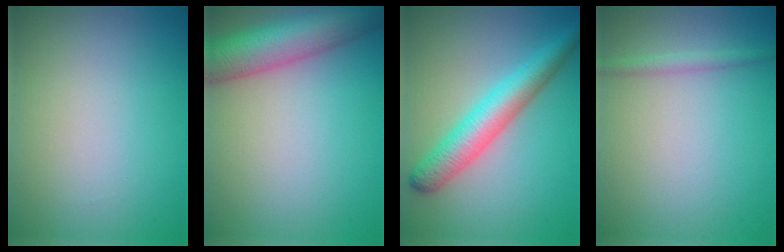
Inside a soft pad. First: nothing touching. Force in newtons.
{"total": 7.7, "press": 7.7, "slide": 0.4}
{"total": 5.1, "press": 5.1, "slide": 0.1}
{"total": 1.3, "press": 1.3, "slide": 0.0}